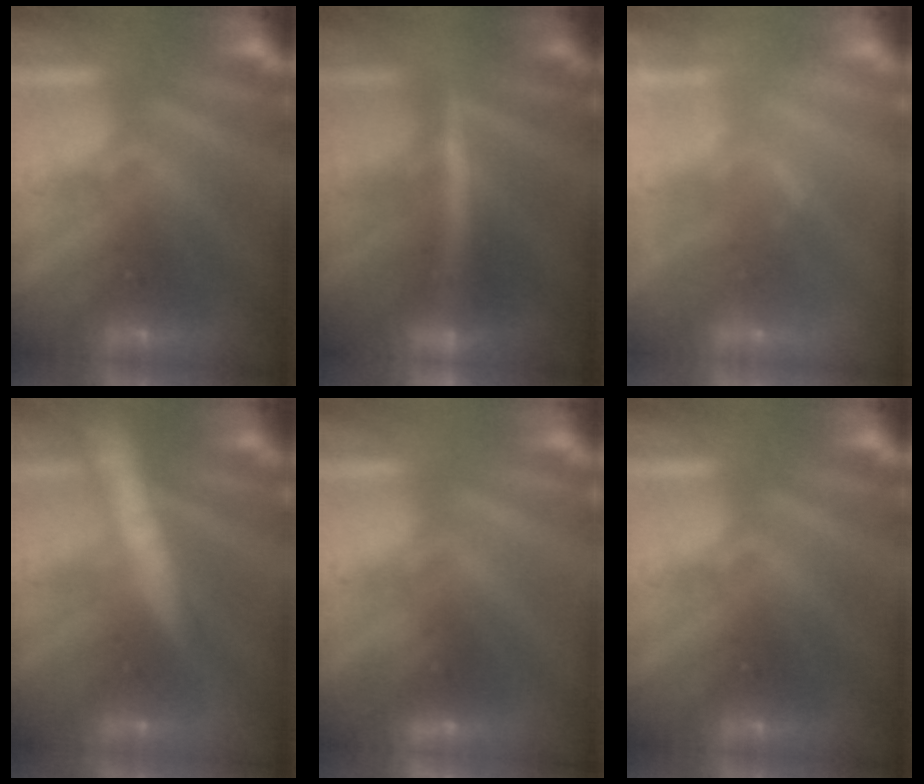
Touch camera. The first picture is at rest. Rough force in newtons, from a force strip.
{"total": 2.4}
{"total": 2.2}
{"total": 7.5}
{"total": 1.2}
{"total": 0.0}